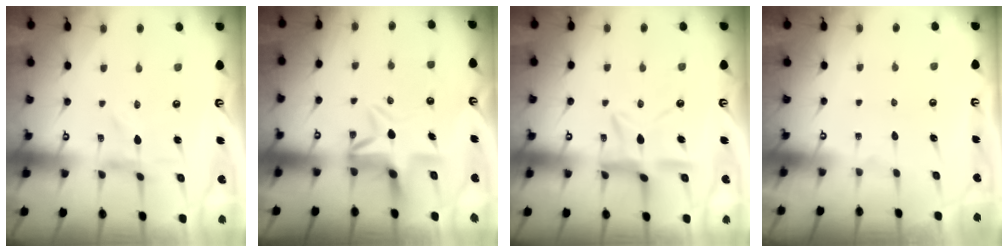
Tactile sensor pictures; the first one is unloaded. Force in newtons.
{"total": 5.8, "press": 5.3, "slide": 2.3}
{"total": 10.9, "press": 10.8, "slide": 1.1}
{"total": 1.8, "press": 1.8, "slide": 0.1}